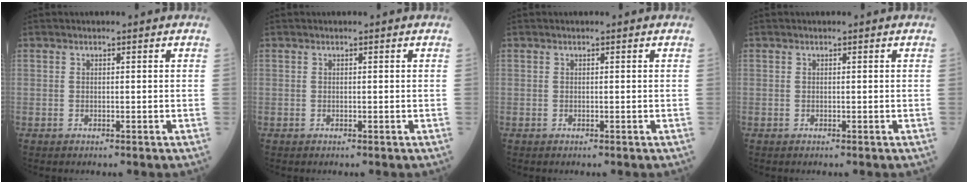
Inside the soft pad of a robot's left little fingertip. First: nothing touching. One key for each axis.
{"total": 0.0}
{"total": 0.0}
{"total": 0.0}